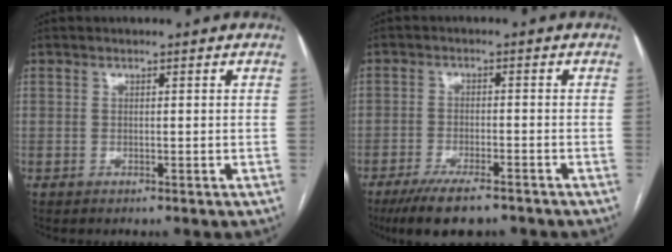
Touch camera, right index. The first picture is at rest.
{"total": 8.7, "force": [-6.7, 2.2, 5.0], "torque": [-0.083, -0.016, -0.110]}